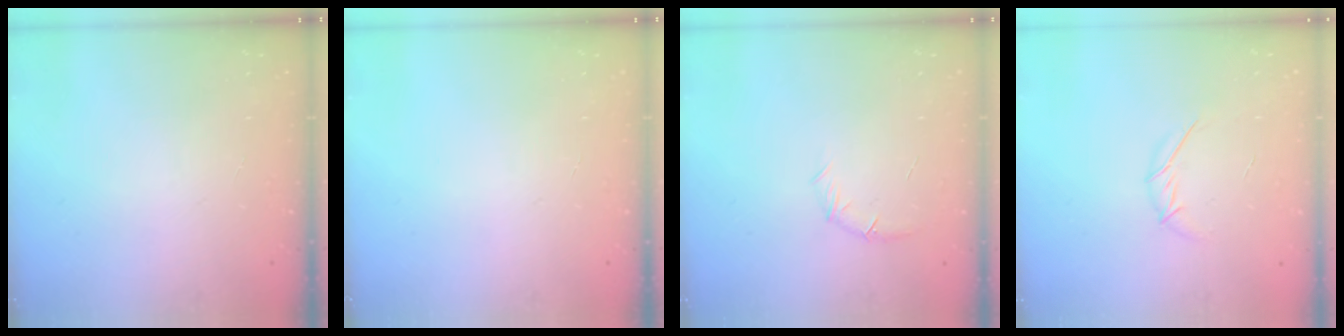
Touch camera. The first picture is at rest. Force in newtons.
{"total": 0.0}
{"total": 6.3, "press": 6.1, "slide": 1.5}
{"total": 5.7, "press": 5.7, "slide": 0.9}